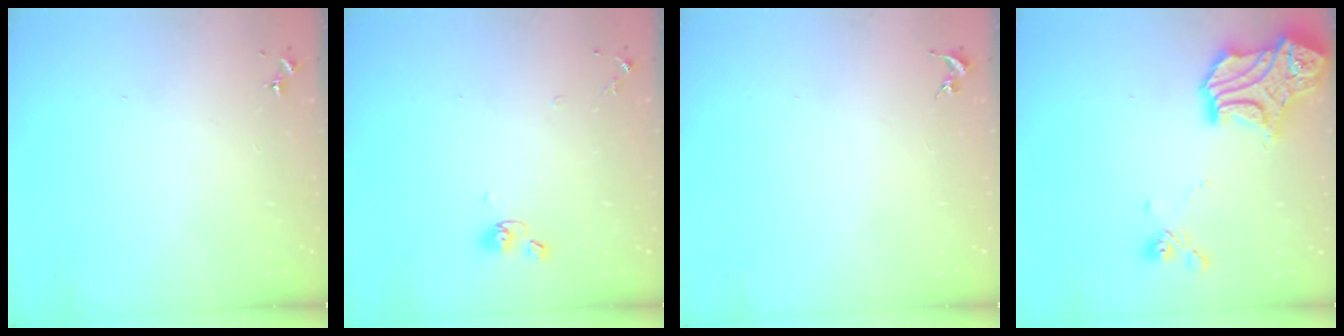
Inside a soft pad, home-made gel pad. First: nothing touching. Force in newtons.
{"total": 7.1, "press": 6.8, "slide": 2.1}
{"total": 0.0}
{"total": 17.9, "press": 17.9, "slide": 0.7}